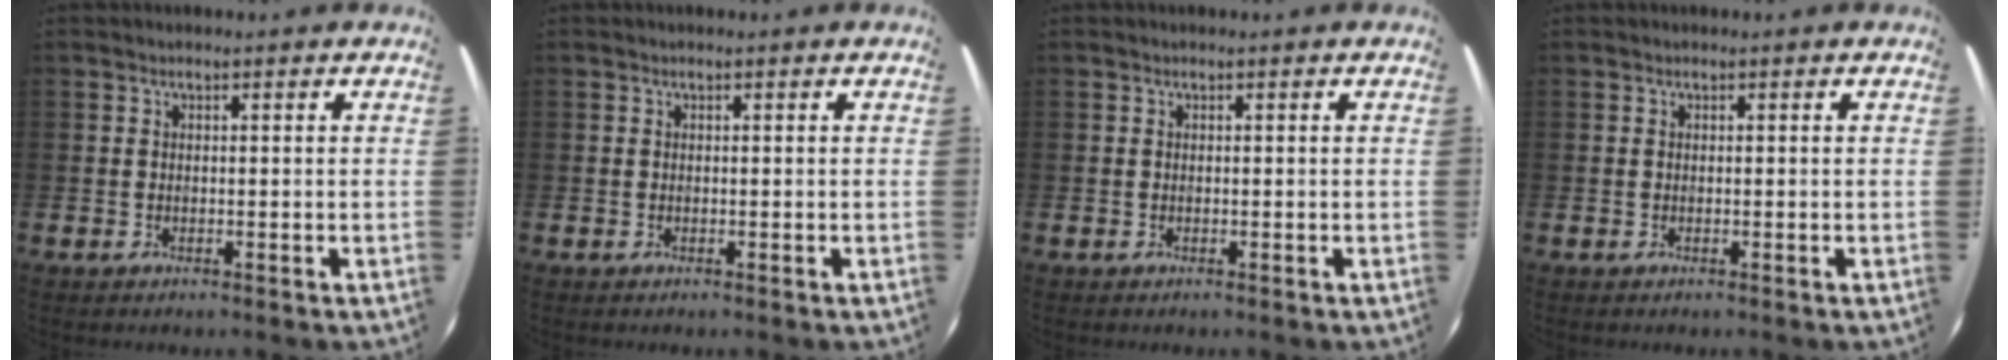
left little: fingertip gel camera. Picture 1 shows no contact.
{"total": 0.0}
{"total": 0.0}
{"total": 0.0}